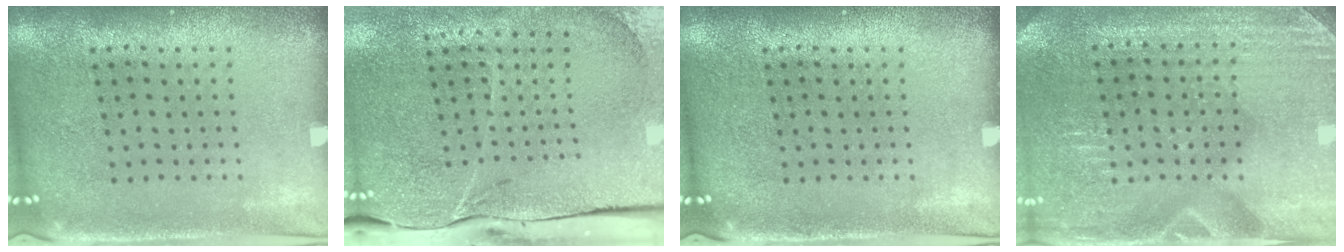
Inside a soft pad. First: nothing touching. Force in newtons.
{"total": 3.9, "press": 3.3, "slide": 2.0}
{"total": 0.0}
{"total": 3.0, "press": 2.9, "slide": 0.2}